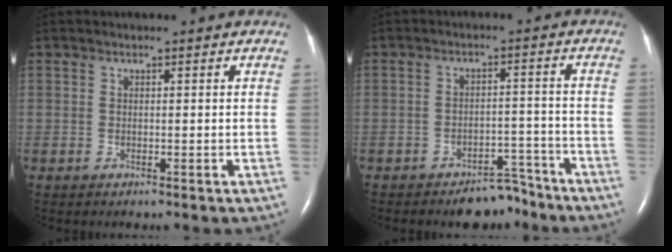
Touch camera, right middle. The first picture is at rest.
{"total": 5.4, "force": [-4.8, 2.1, 1.3], "torque": [-0.011, 0.012, -0.071]}